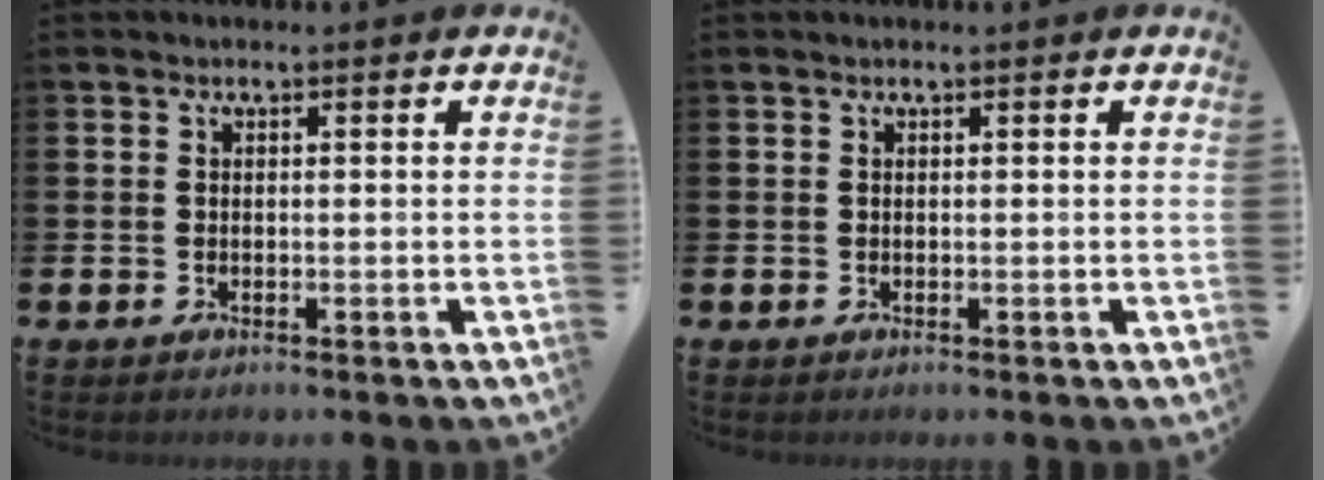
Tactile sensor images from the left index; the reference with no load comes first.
{"total": 0.0}